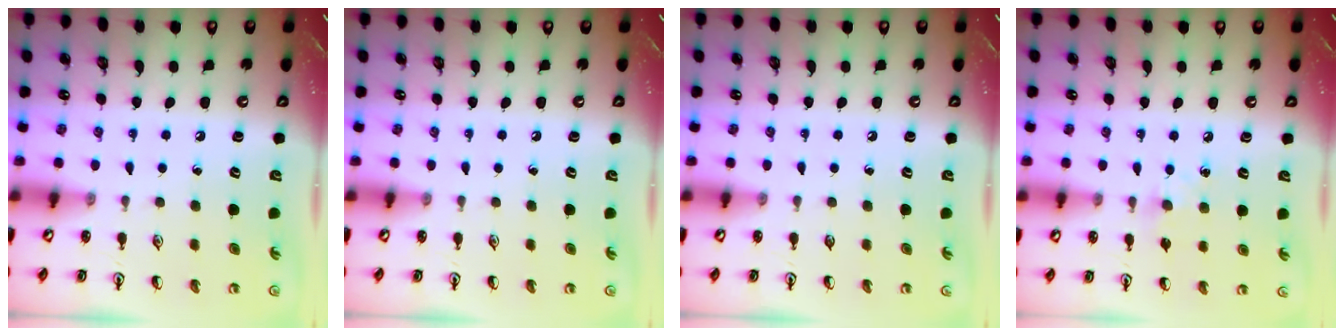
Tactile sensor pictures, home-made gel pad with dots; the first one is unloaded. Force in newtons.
{"total": 0.0}
{"total": 0.0}
{"total": 8.0, "press": 8.0, "slide": 0.9}